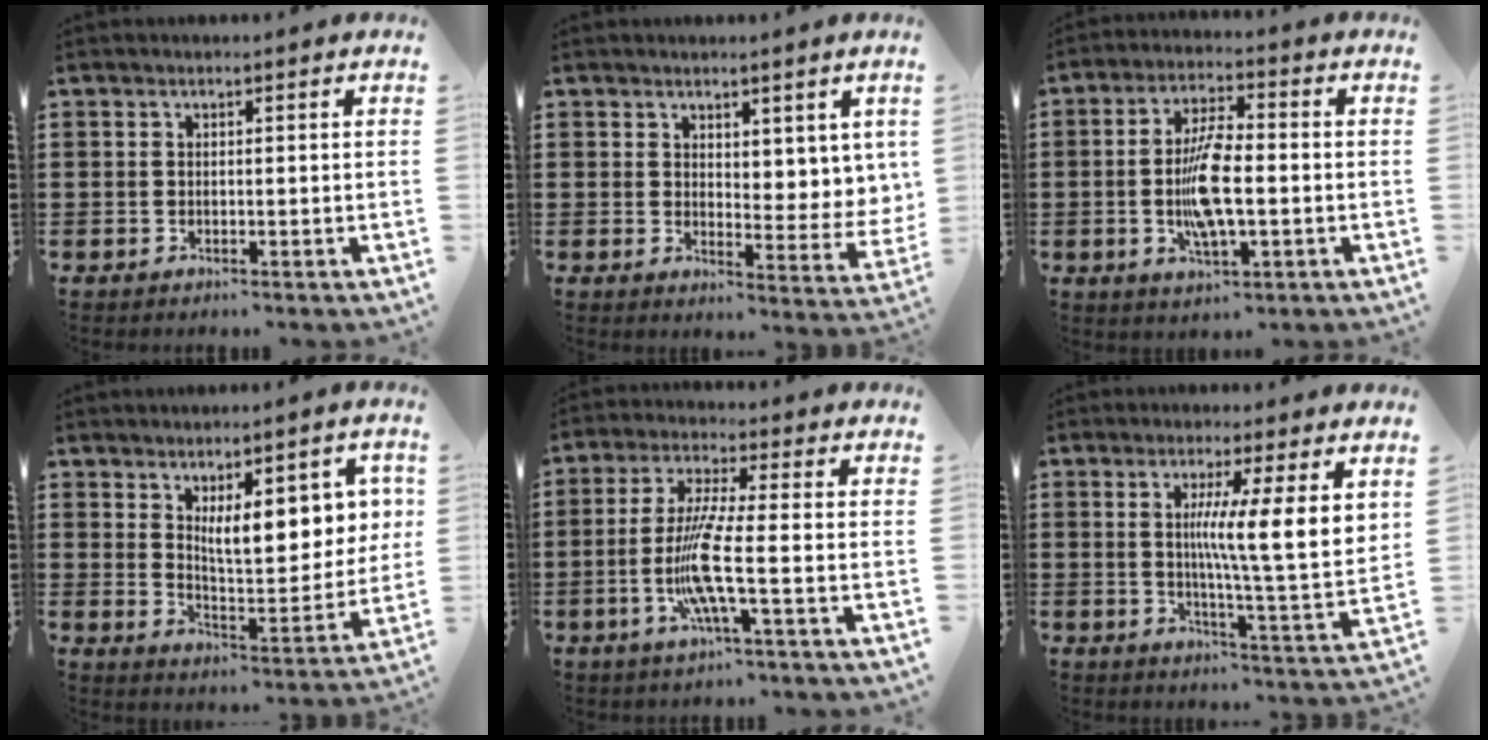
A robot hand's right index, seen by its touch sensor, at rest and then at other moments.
{"total": 4.5, "force": [3.7, 2.5, 0.7], "torque": [-0.014, -0.015, 0.068]}
{"total": 9.1, "force": [-1.1, 2.8, 8.5], "torque": [-0.182, -0.009, -0.025]}
{"total": 9.1, "force": [4.0, 3.5, 7.4], "torque": [-0.120, -0.009, 0.065]}
{"total": 9.4, "force": [-2.3, 0.4, 9.1], "torque": [-0.194, -0.024, -0.050]}
{"total": 8.5, "force": [3.2, 0.0, 7.9], "torque": [-0.143, -0.022, 0.047]}